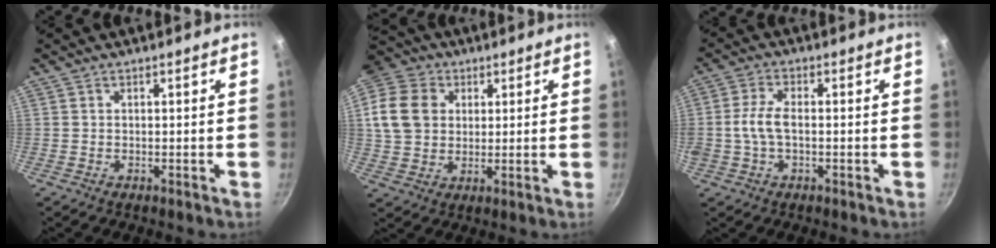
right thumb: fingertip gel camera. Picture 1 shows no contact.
{"total": 15.4, "force": [4.8, 12.5, 7.7], "torque": [-0.142, 0.006, 0.085]}
{"total": 5.5, "force": [-0.5, 2.8, 4.8], "torque": [-0.100, 0.014, -0.014]}